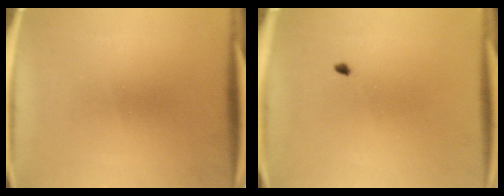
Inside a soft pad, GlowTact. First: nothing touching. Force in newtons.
{"total": 0.6}